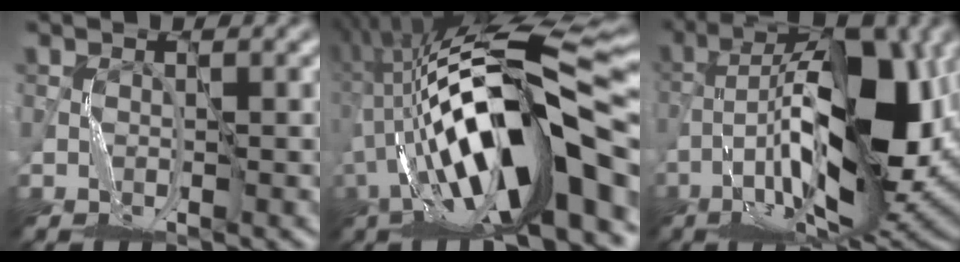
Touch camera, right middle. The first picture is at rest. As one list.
[{"total": 16.4, "force": [-2.5, 5.3, 15.4], "torque": [-0.271, 0.029, -0.044]}, {"total": 15.9, "force": [-2.2, 6.4, 14.4], "torque": [-0.245, 0.019, -0.037]}]